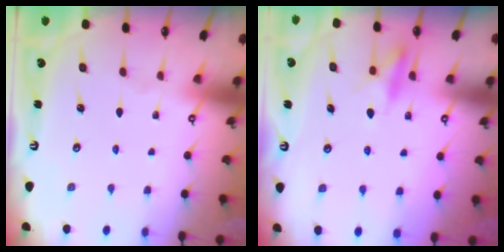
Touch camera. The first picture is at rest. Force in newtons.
{"total": 10.0, "press": 9.9, "slide": 1.2}